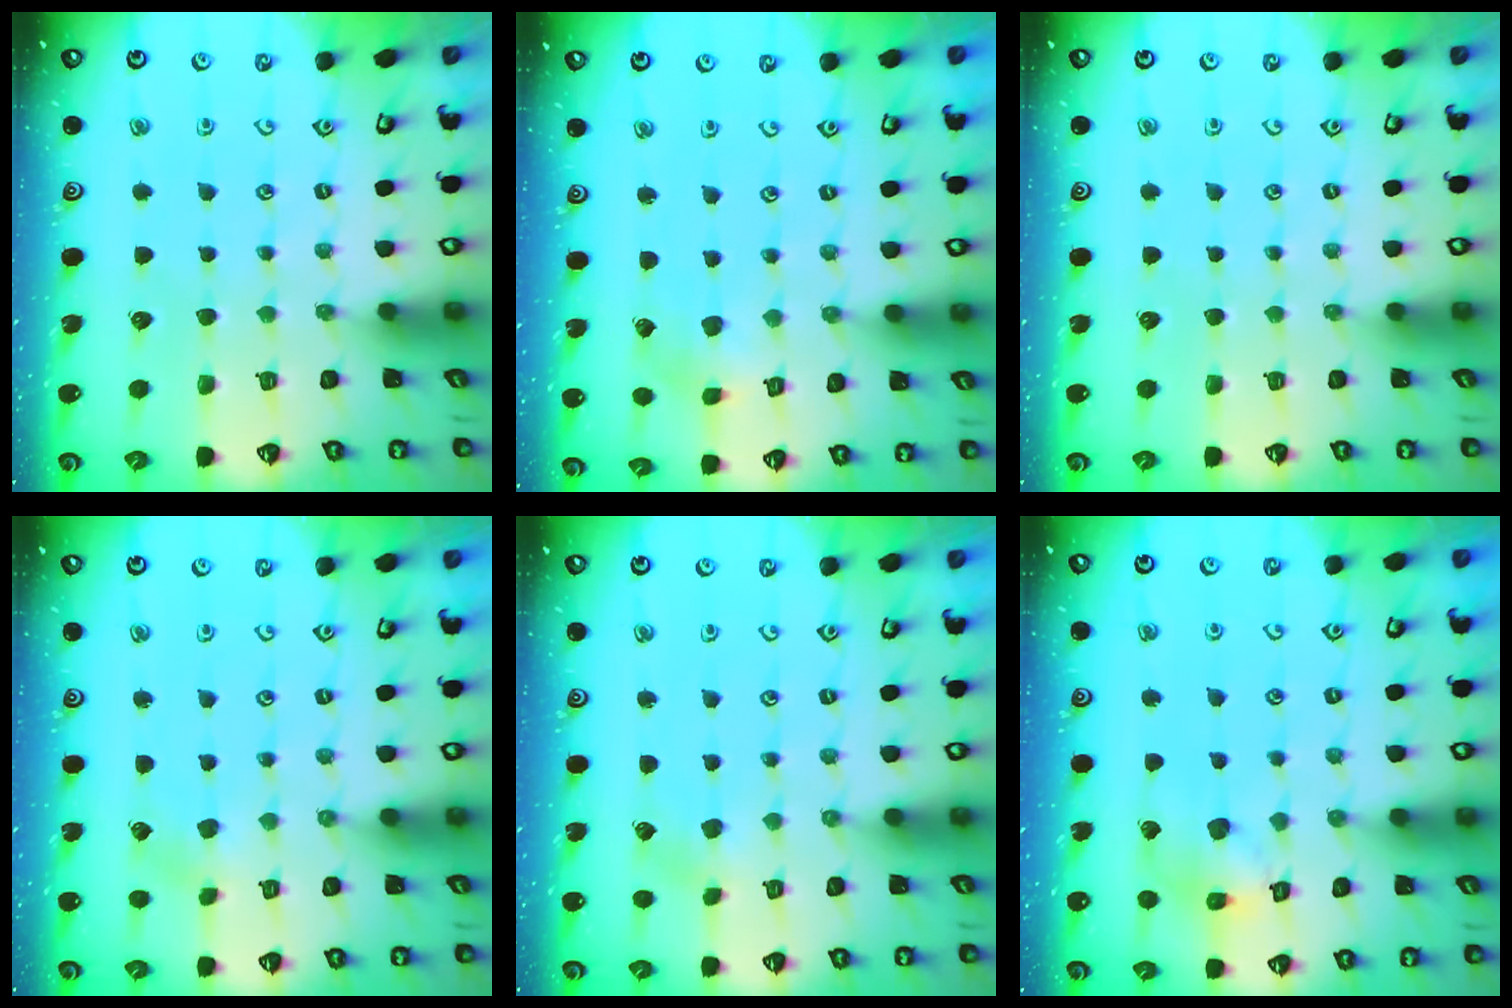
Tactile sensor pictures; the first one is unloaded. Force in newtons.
{"total": 2.9, "press": 2.8, "slide": 0.3}
{"total": 0.0}
{"total": 2.2, "press": 2.2, "slide": 0.3}
{"total": 2.2, "press": 2.2, "slide": 0.3}
{"total": 12.0, "press": 11.9, "slide": 1.6}